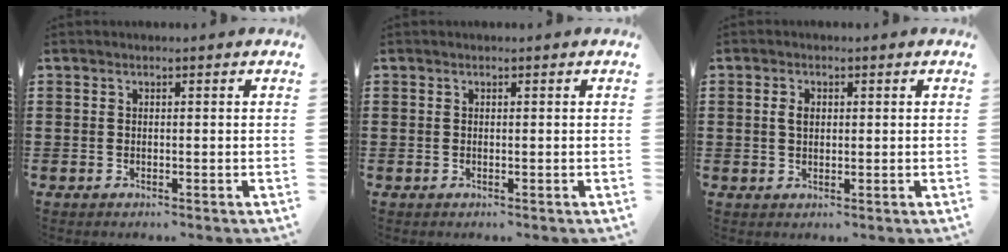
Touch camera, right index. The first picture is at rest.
{"total": 0.0}
{"total": 2.1, "force": [0.4, 1.3, 1.6], "torque": [-0.034, 0.007, 0.006]}